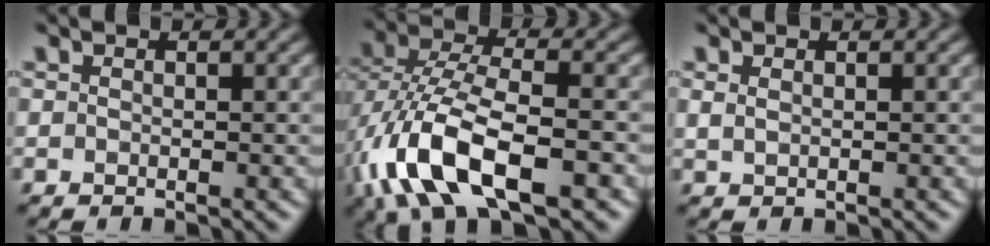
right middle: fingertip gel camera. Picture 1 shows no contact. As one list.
[{"total": 11.0, "force": [-4.8, 5.2, 8.4], "torque": [-0.178, -0.005, -0.088]}, {"total": 0.6, "force": [0.5, 0.3, 0.3], "torque": [-0.009, 0.000, 0.011]}]